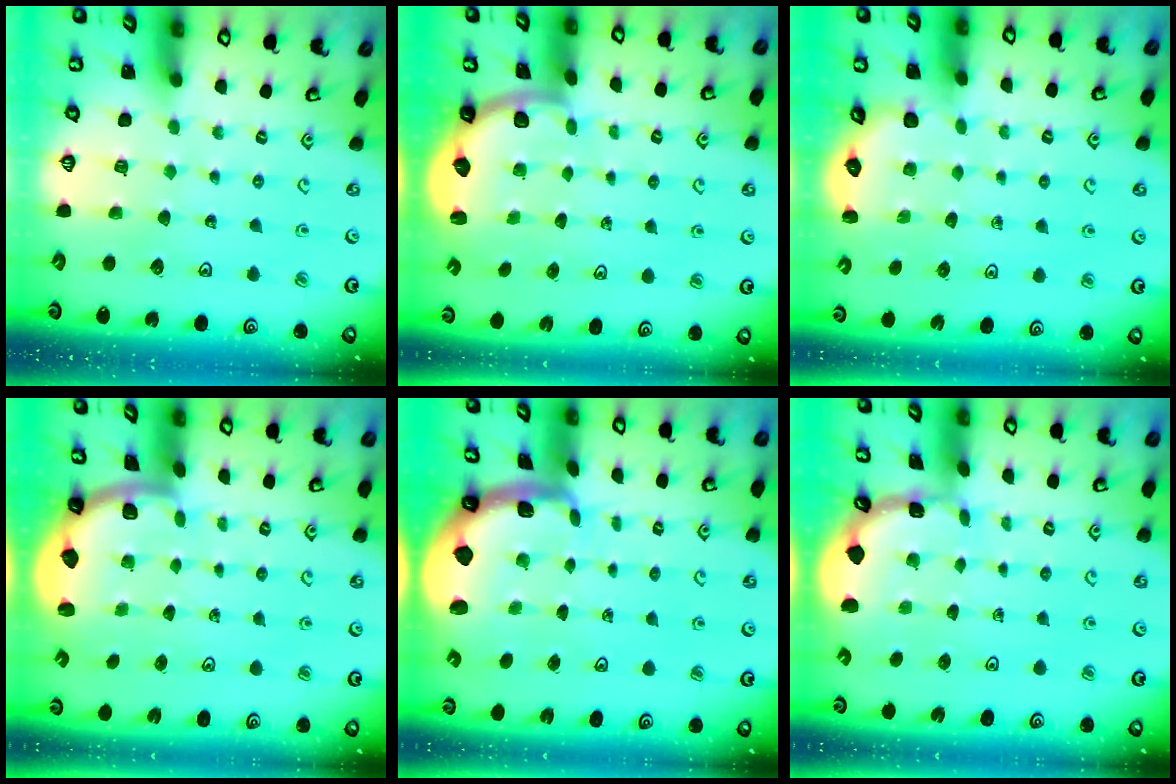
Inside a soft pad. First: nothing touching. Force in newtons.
{"total": 2.1, "press": 1.9, "slide": 0.8}
{"total": 3.0, "press": 2.6, "slide": 1.4}
{"total": 1.9, "press": 1.8, "slide": 0.5}
{"total": 1.9, "press": 1.8, "slide": 0.5}
{"total": 1.1, "press": 1.1, "slide": 0.2}